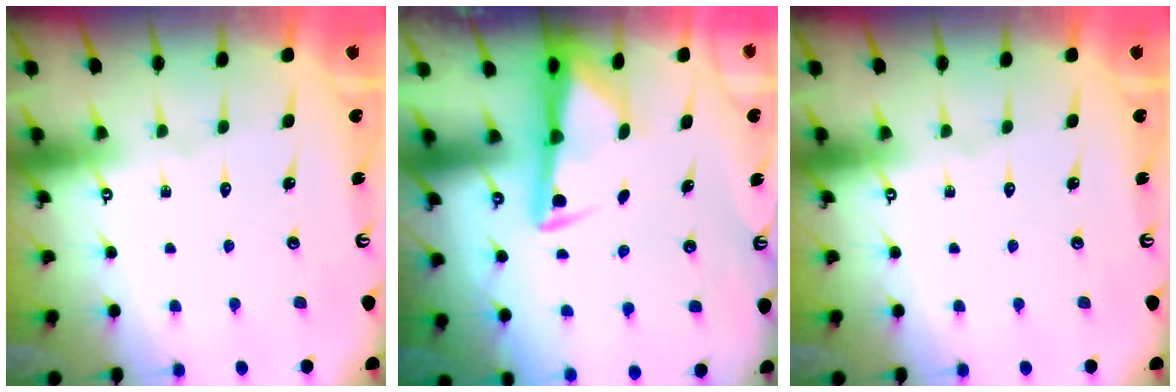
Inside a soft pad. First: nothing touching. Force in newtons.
{"total": 3.0, "press": 2.9, "slide": 0.5}
{"total": 0.0}